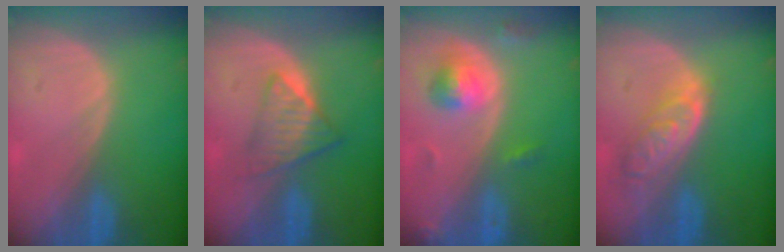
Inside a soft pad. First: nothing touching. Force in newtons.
{"total": 6.0, "press": 5.1, "slide": 3.1}
{"total": 5.0, "press": 4.9, "slide": 1.0}
{"total": 6.3, "press": 5.7, "slide": 2.7}